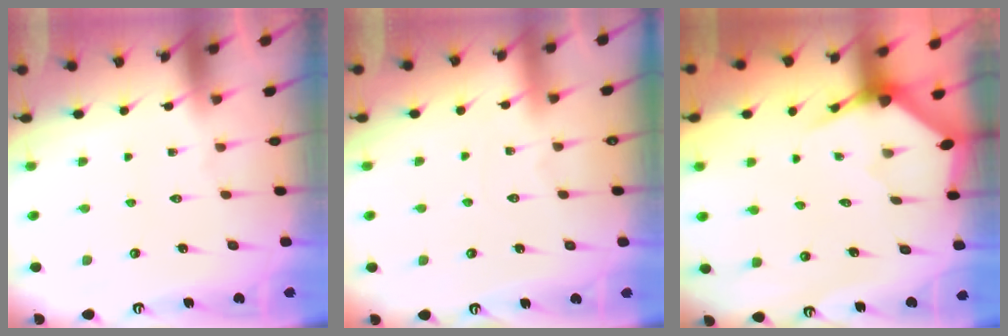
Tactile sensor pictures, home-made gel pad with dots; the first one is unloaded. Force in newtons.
{"total": 2.7, "press": 2.7, "slide": 0.3}
{"total": 3.2, "press": 3.2, "slide": 0.3}